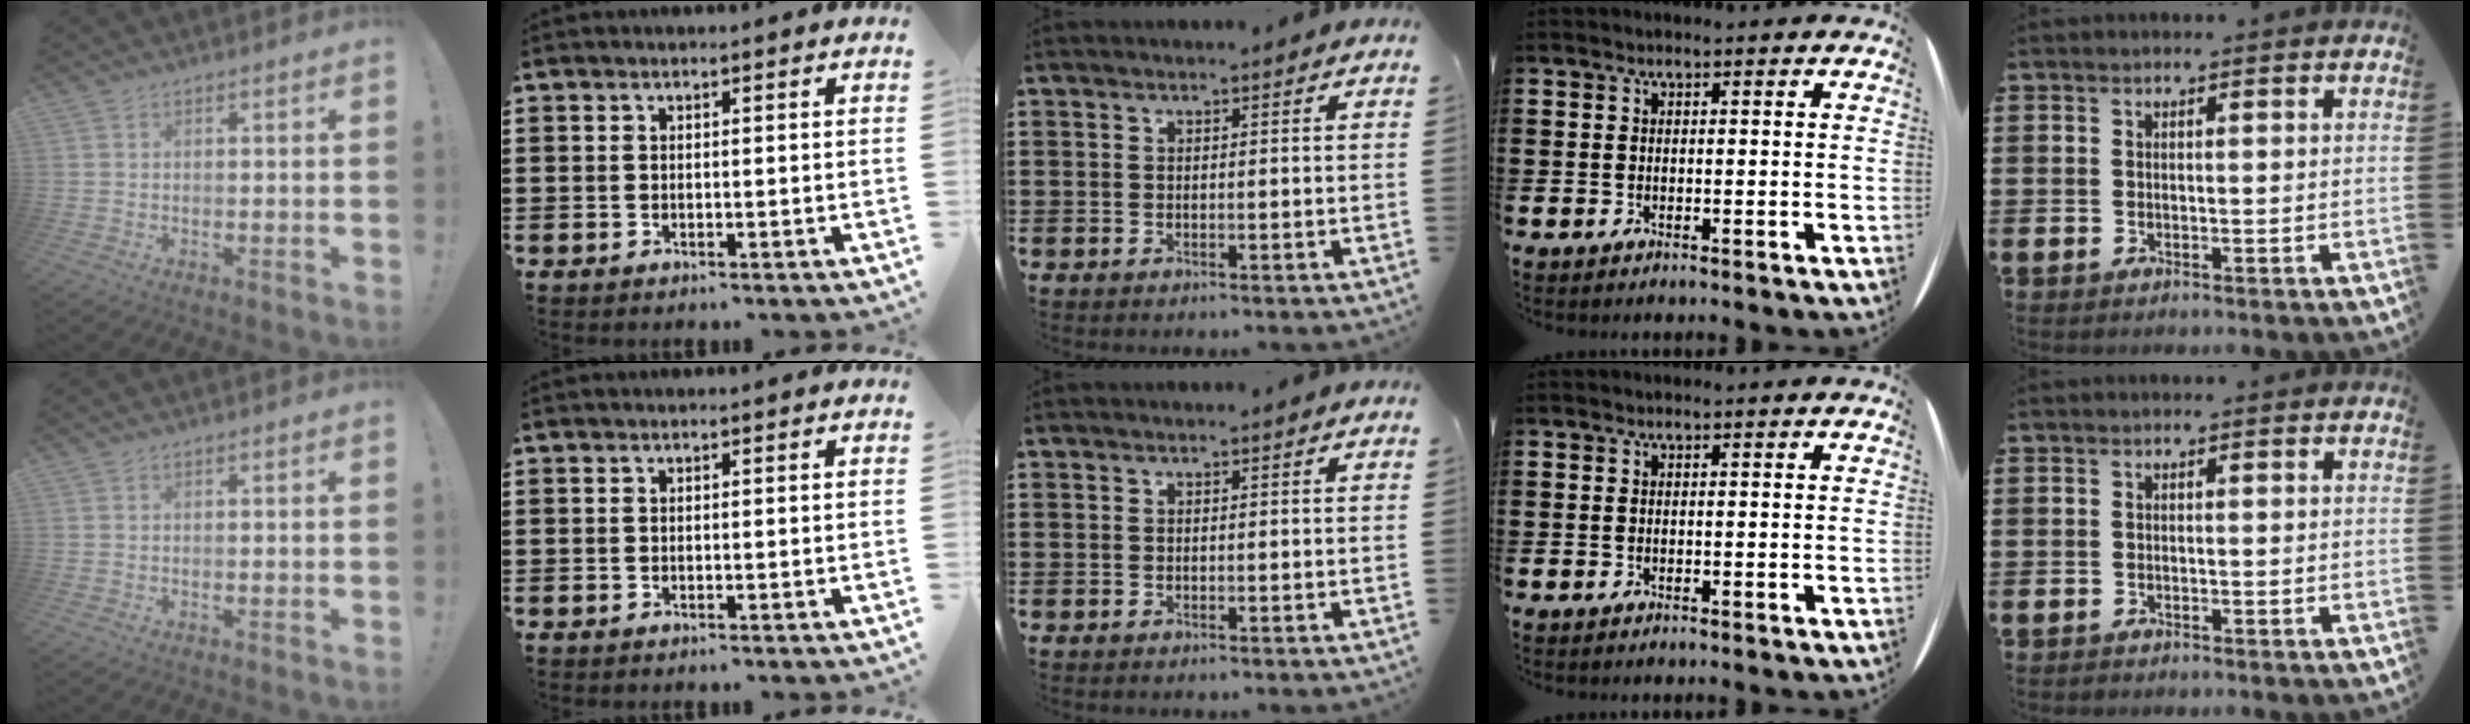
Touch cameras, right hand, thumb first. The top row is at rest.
{}